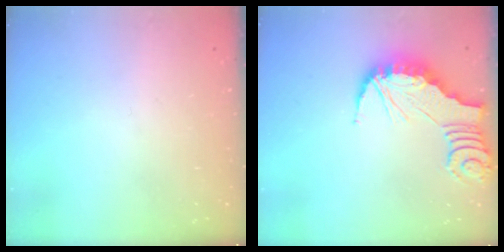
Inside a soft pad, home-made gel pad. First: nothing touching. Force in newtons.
{"total": 2.2, "press": 2.2, "slide": 0.2}